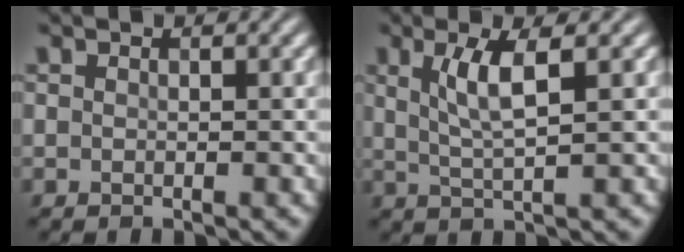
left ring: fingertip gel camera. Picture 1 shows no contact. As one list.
[{"total": 3.7, "force": [1.2, 0.7, 3.4], "torque": [-0.068, 0.000, 0.027]}]